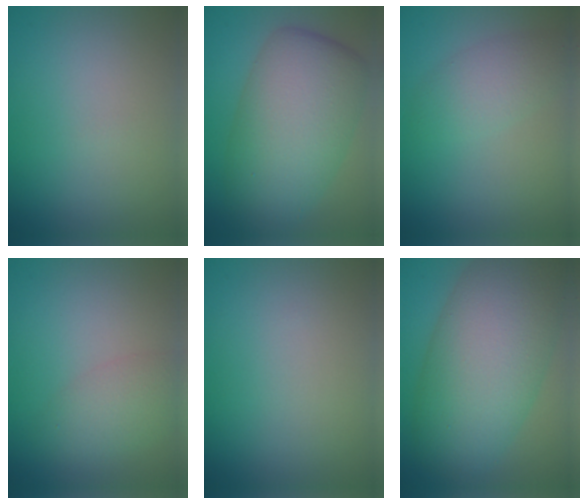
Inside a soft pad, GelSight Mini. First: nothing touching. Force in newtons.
{"total": 10.3, "press": 10.3, "slide": 0.2}
{"total": 2.7, "press": 2.7, "slide": 0.0}
{"total": 3.0, "press": 3.0, "slide": 0.1}
{"total": 0.0}
{"total": 12.0, "press": 11.9, "slide": 0.6}